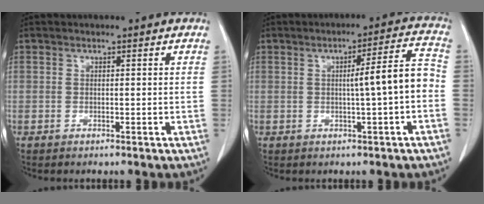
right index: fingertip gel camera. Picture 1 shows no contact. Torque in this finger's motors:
{"motor_torque": [0.71, -0.18, 0.29, 0.10]}